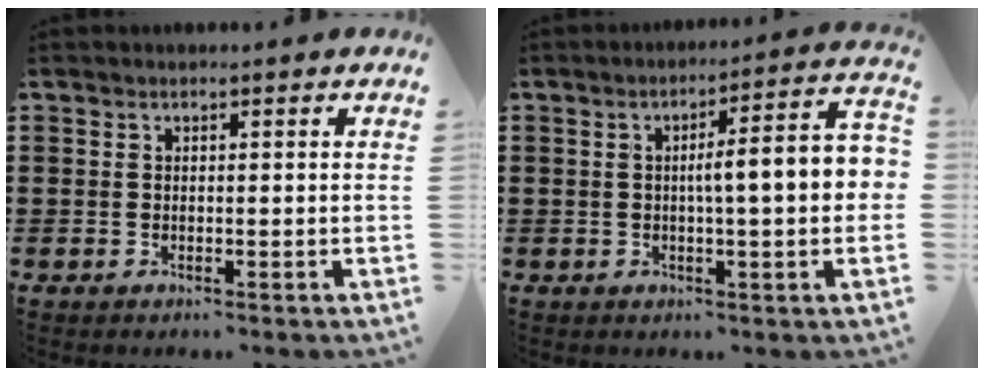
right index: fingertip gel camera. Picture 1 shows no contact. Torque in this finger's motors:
{"motor_torque": [1.22, -0.92, 0.86, 0.16]}